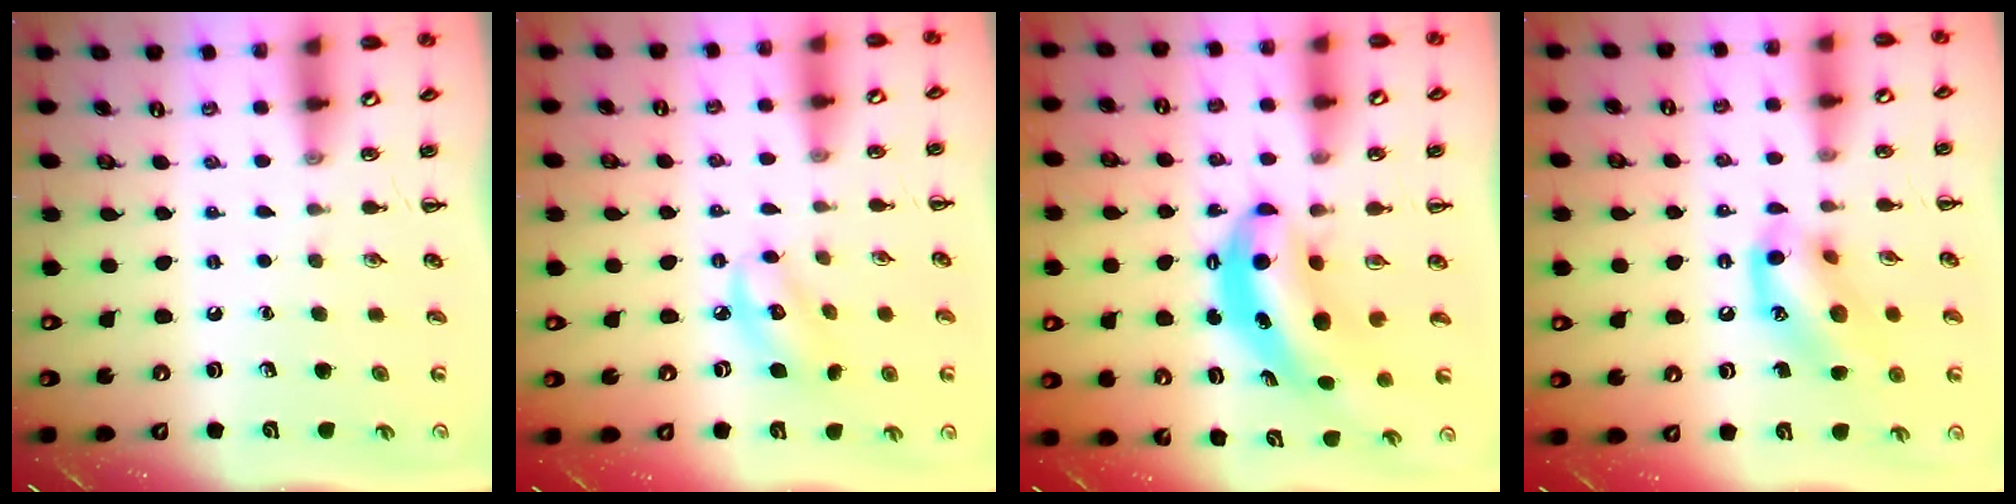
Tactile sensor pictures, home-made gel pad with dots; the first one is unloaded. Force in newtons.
{"total": 6.7, "press": 6.7, "slide": 0.3}
{"total": 7.4, "press": 7.2, "slide": 1.7}
{"total": 14.7, "press": 14.6, "slide": 1.2}